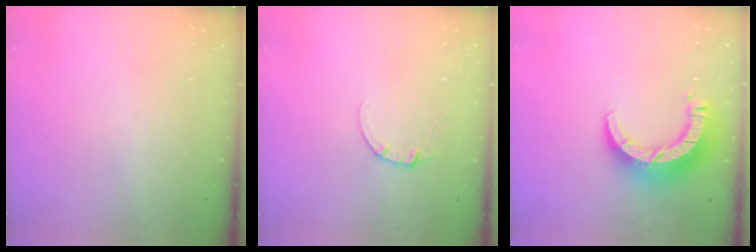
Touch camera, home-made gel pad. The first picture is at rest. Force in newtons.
{"total": 3.3, "press": 3.3, "slide": 0.4}
{"total": 11.0, "press": 11.0, "slide": 1.0}